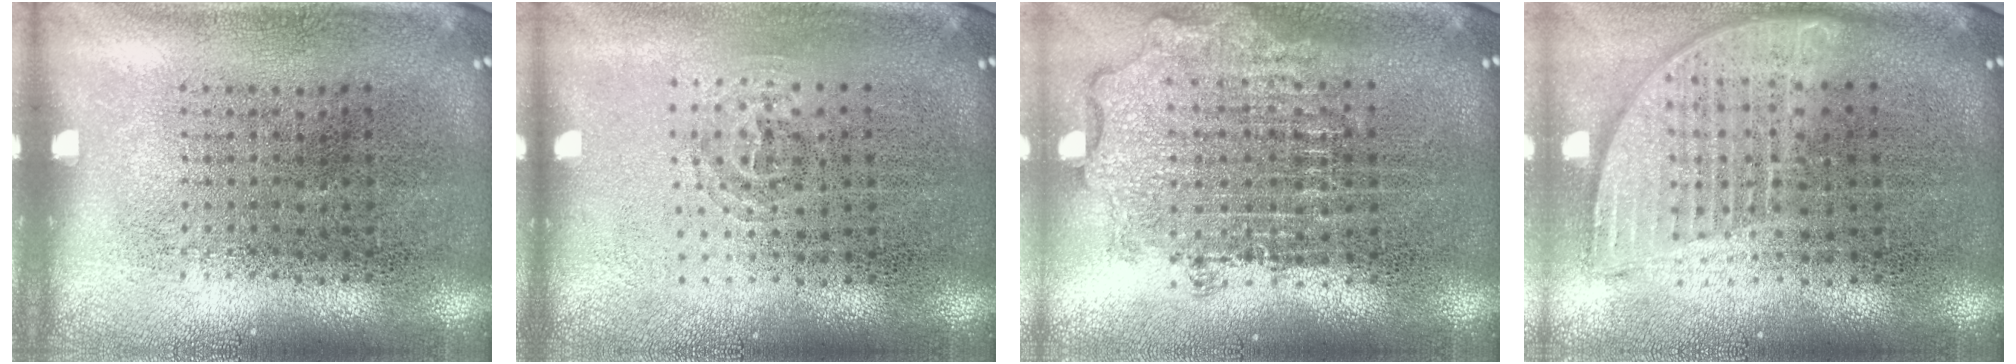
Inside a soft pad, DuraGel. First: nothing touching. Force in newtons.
{"total": 0.9, "press": 0.6, "slide": 0.7}
{"total": 1.9, "press": 1.5, "slide": 1.1}
{"total": 1.8, "press": 1.5, "slide": 1.0}